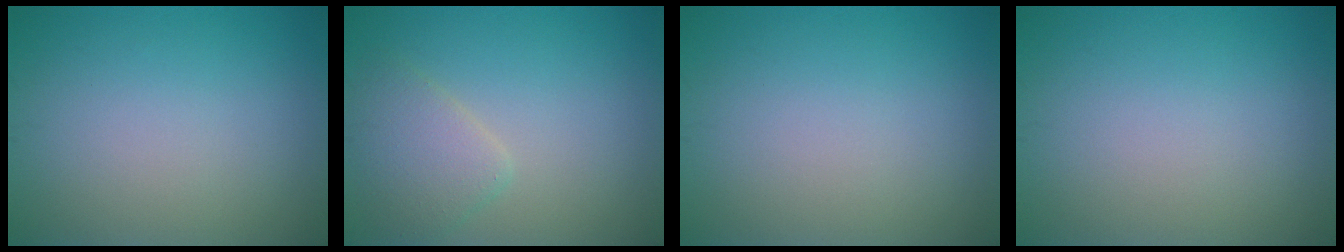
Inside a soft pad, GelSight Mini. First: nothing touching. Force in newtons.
{"total": 3.0, "press": 3.0, "slide": 0.2}
{"total": 0.0}
{"total": 0.0}